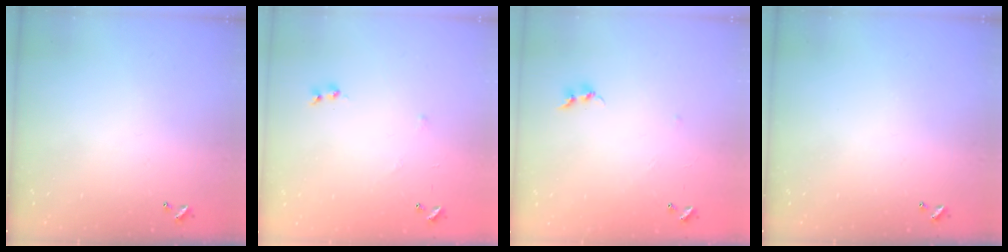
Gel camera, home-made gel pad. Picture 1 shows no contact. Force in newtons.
{"total": 6.1, "press": 6.1, "slide": 0.8}
{"total": 5.1, "press": 5.0, "slide": 0.7}
{"total": 0.0}